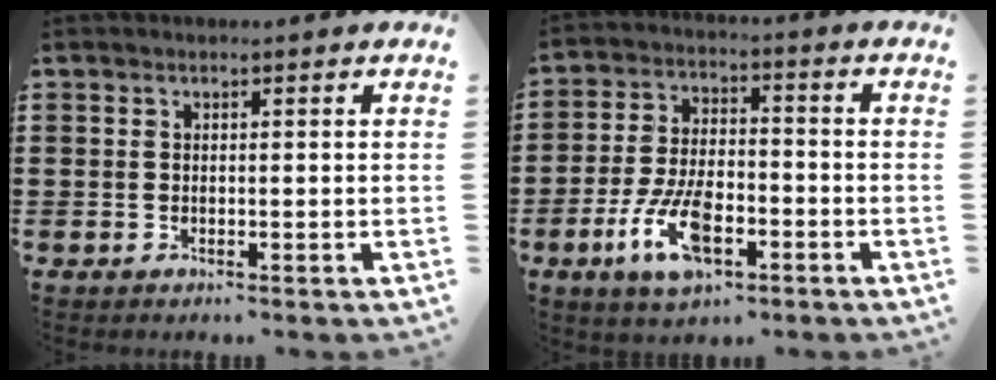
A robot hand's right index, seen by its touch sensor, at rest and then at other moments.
{"total": 9.7, "force": [-4.4, 4.2, 7.6], "torque": [-0.173, -0.006, -0.081]}